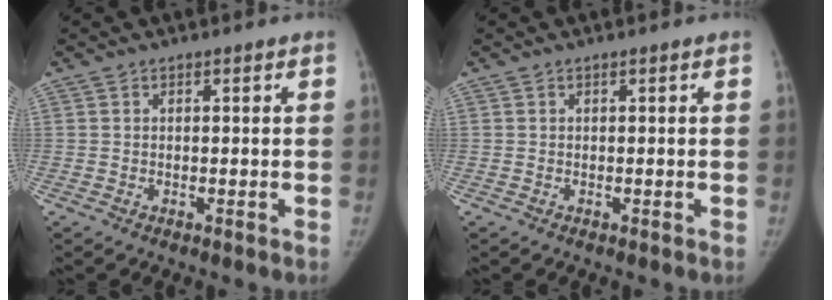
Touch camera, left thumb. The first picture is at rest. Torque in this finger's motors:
{"motor_torque": [0.32, -0.31, 0.31, -0.21, 0.01]}